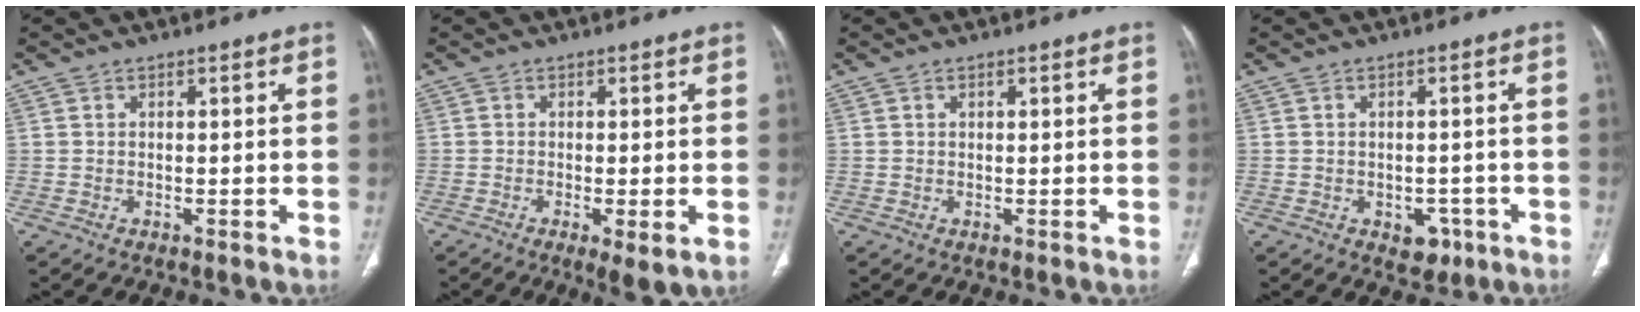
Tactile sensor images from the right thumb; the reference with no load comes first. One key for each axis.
{"total": 4.9, "fx": -1.6, "fy": 1.1, "fz": 4.5, "tx": -0.079, "ty": -0.017, "tz": -0.026}
{"total": 0.6, "fx": 0.3, "fy": 0.4, "fz": 0.4, "tx": -0.003, "ty": 0.001, "tz": 0.005}
{"total": 4.2, "fx": -1.9, "fy": 2.9, "fz": 2.3, "tx": -0.007, "ty": 0.008, "tz": -0.016}